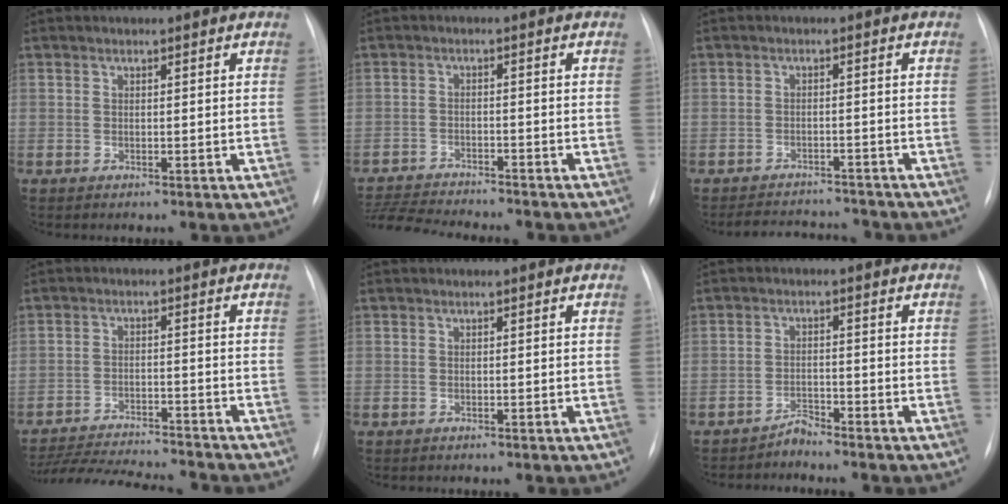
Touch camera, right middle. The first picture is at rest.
{"total": 11.6, "force": [-10.9, 0.6, 4.0], "torque": [-0.069, -0.007, -0.168]}
{"total": 7.4, "force": [-7.2, 1.6, 0.9], "torque": [-0.015, 0.006, -0.098]}
{"total": 15.8, "force": [-14.8, 1.4, 5.3], "torque": [-0.099, -0.017, -0.216]}
{"total": 0.0}
{"total": 2.1, "force": [-2.1, -0.1, -0.2], "torque": [0.006, -0.010, -0.036]}